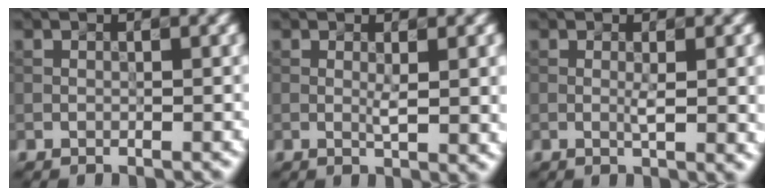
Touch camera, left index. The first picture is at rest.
{"total": 2.9, "force": [0.1, 0.4, 2.9], "torque": [-0.046, -0.001, 0.006]}
{"total": 3.3, "force": [-0.1, 0.6, 3.3], "torque": [-0.051, 0.001, 0.002]}